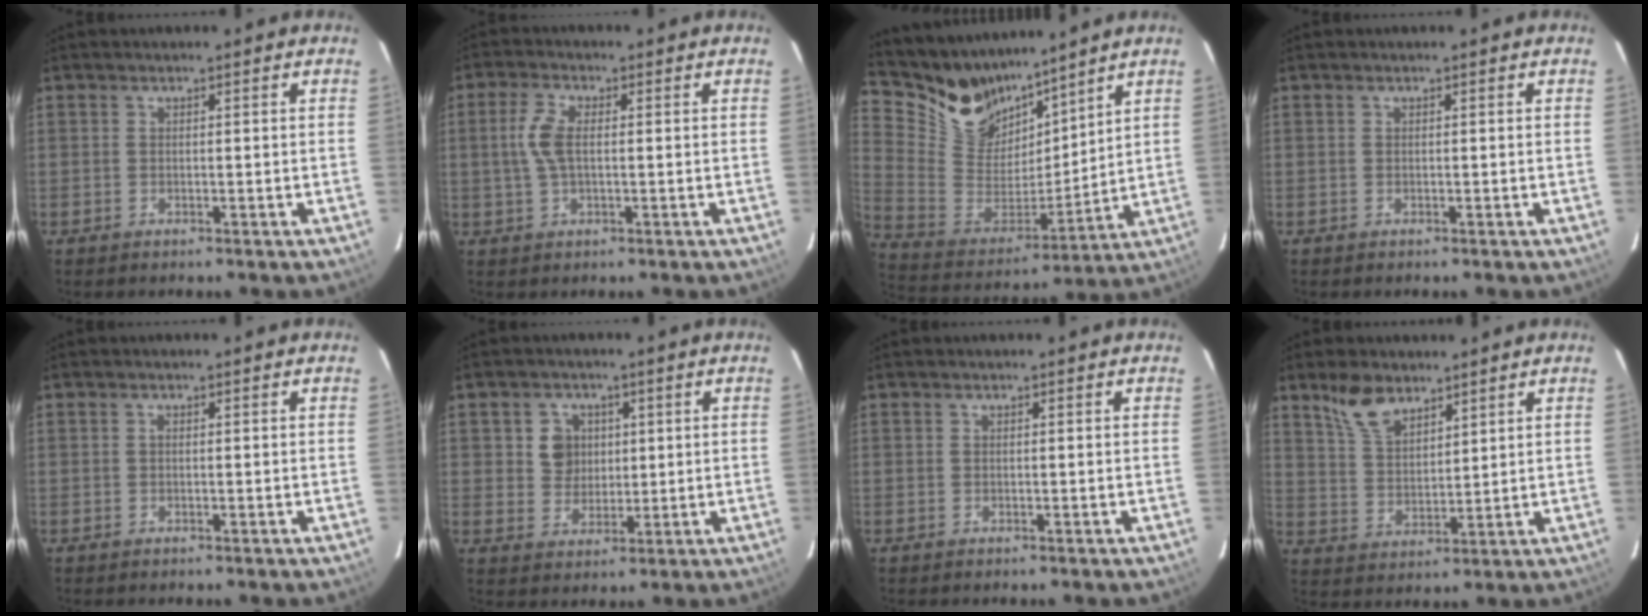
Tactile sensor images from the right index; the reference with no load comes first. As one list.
[{"total": 5.5, "force": [0.4, 2.5, 4.9], "torque": [-0.104, 0.007, 0.011]}, {"total": 16.7, "force": [13.7, 8.3, 4.8], "torque": [-0.141, -0.005, 0.273]}, {"total": 0.0}, {"total": 0.0}, {"total": 5.6, "force": [1.3, 5.2, 1.7], "torque": [-0.032, 0.014, 0.031]}, {"total": 0.0}, {"total": 8.0, "force": [5.8, 3.8, 4.1], "torque": [-0.075, 0.013, 0.120]}]